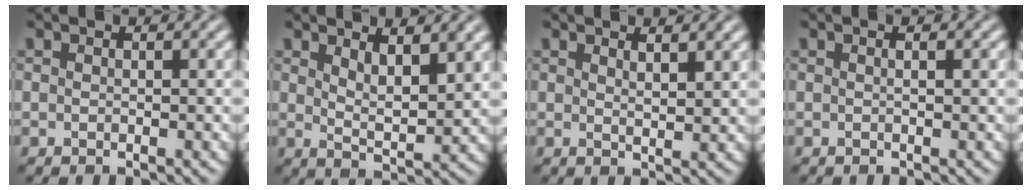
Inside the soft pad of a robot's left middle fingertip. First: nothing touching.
{"total": 4.0, "force": [2.1, 1.0, 3.2], "torque": [-0.056, -0.015, 0.036]}
{"total": 2.3, "force": [1.5, 0.4, 1.7], "torque": [-0.018, -0.002, 0.021]}
{"total": 0.8, "force": [0.1, -0.1, 0.8], "torque": [-0.011, -0.002, 0.001]}